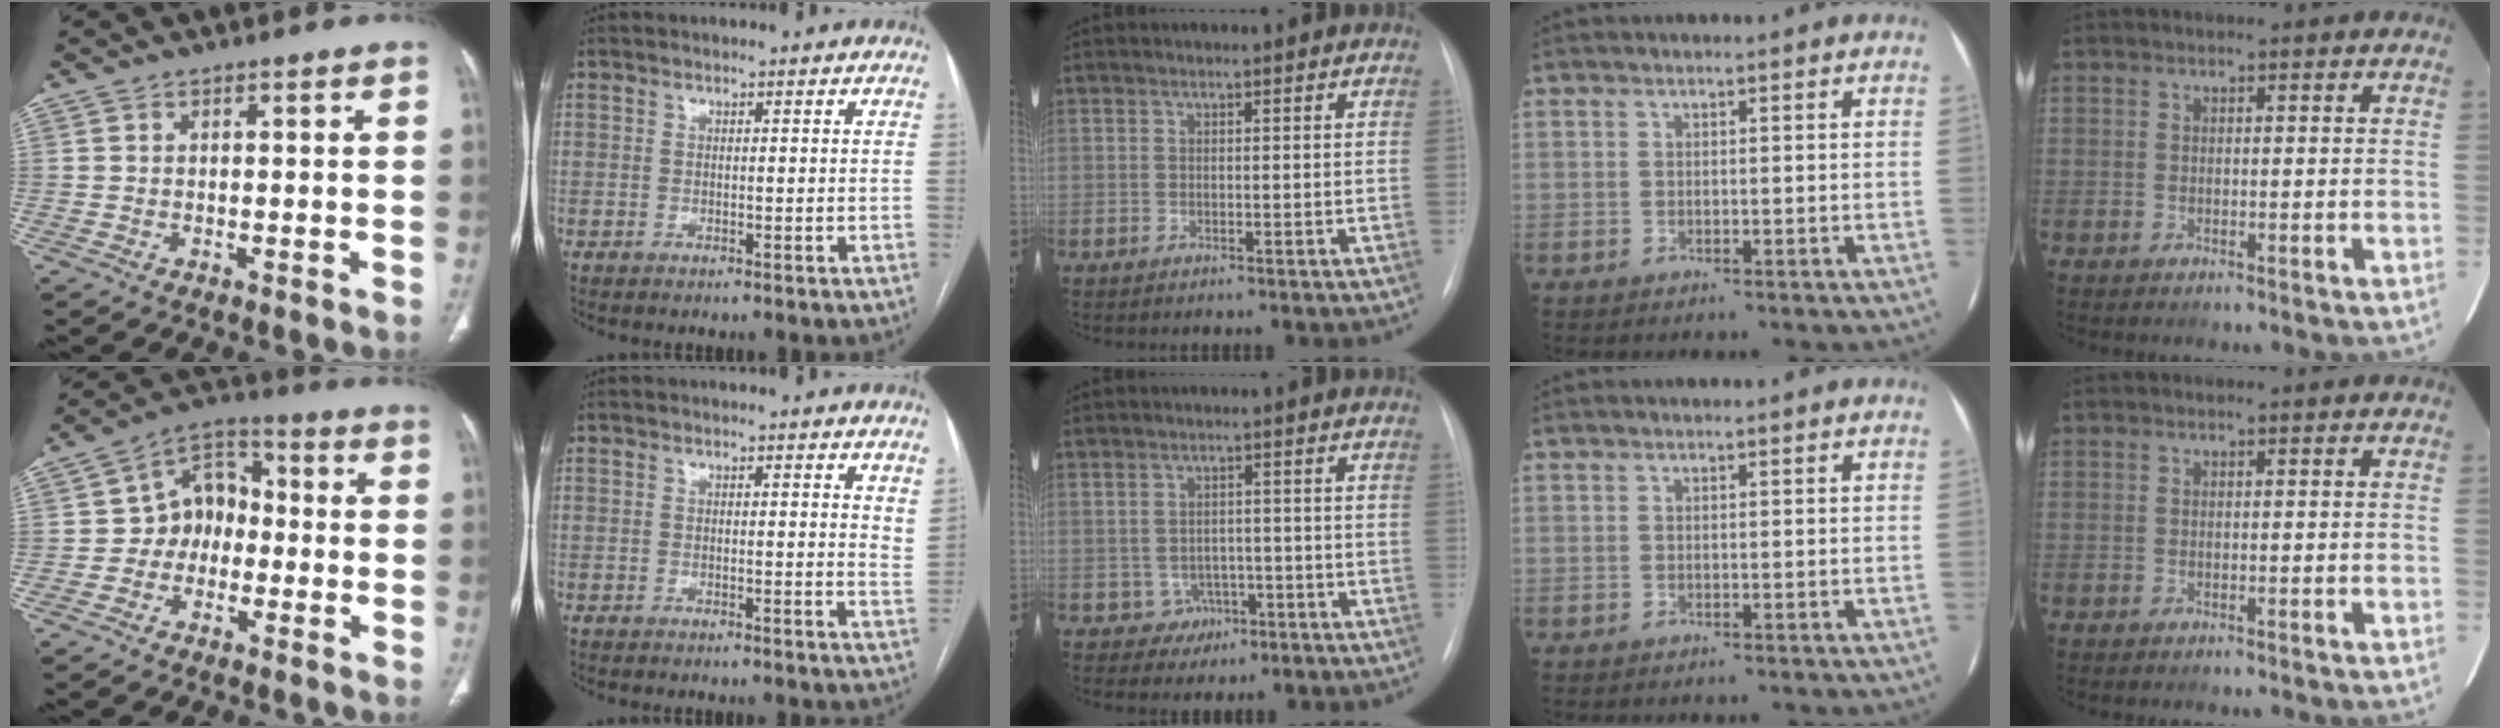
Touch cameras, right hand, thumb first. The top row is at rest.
{"thumb": {"total": 8.8, "force": [-1.4, 7.1, 5.0], "torque": [-0.041, 0.036, -0.042]}, "index": {"total": 2.8, "force": [2.2, 0.7, 1.6], "torque": [-0.020, -0.009, 0.013]}, "middle": {"total": 3.2, "force": [-1.4, 2.9, 0.3], "torque": [0.004, 0.013, -0.010]}}